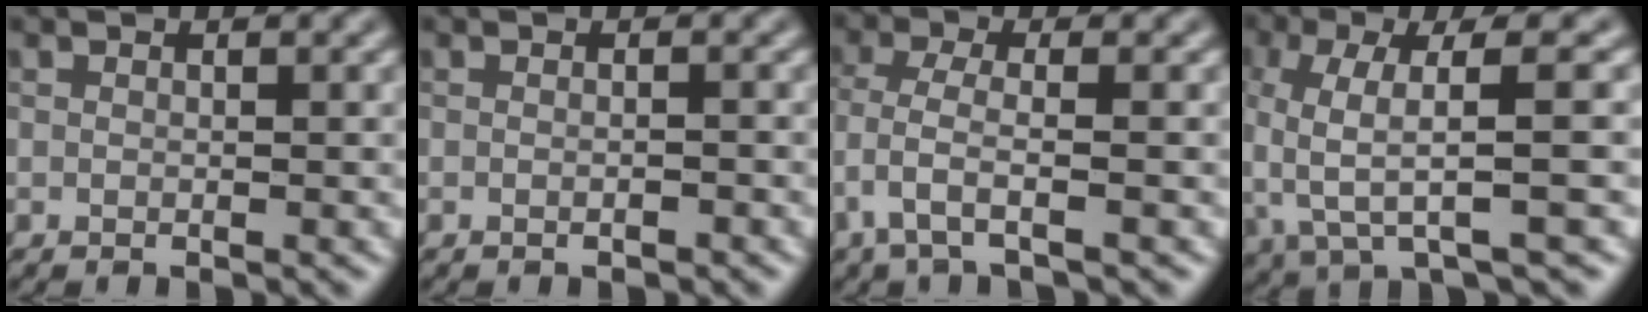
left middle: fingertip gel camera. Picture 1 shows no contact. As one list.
[{"total": 0.7, "force": [-0.3, 0.1, 0.6], "torque": [-0.011, -0.003, -0.008]}, {"total": 3.0, "force": [-1.6, 0.7, 2.5], "torque": [-0.060, -0.002, -0.039]}, {"total": 6.6, "force": [-0.3, 1.6, 6.4], "torque": [-0.127, 0.002, -0.010]}]